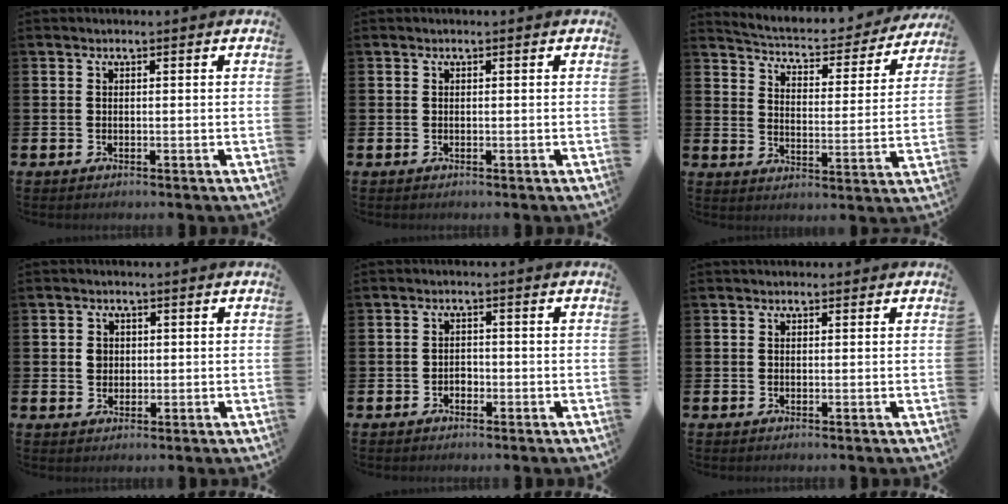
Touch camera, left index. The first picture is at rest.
{"total": 0.0}
{"total": 4.7, "force": [4.5, 1.0, 0.7], "torque": [-0.041, -0.041, 0.072]}
{"total": 2.1, "force": [0.7, 1.7, 0.9], "torque": [-0.003, 0.004, 0.008]}
{"total": 1.3, "force": [-0.7, 1.1, 0.3], "torque": [-0.009, 0.002, -0.016]}
{"total": 0.6, "force": [0.3, 0.4, 0.1], "torque": [0.009, 0.000, 0.003]}